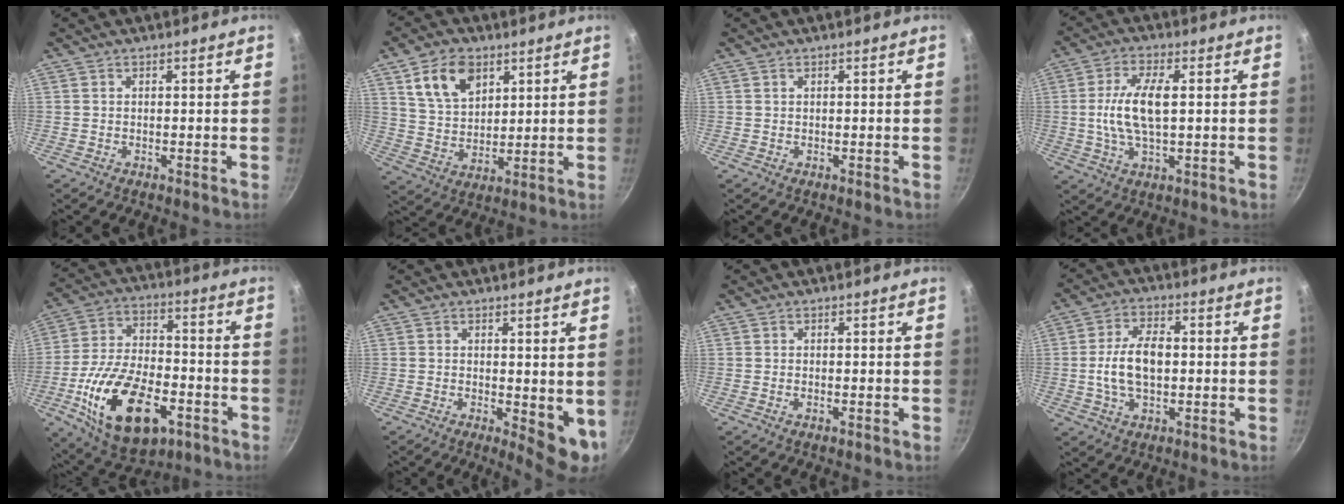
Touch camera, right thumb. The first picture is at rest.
{"total": 11.1, "force": [5.4, 7.3, 6.4], "torque": [-0.090, -0.018, 0.105]}
{"total": 0.0}
{"total": 10.0, "force": [0.9, 4.1, 9.0], "torque": [-0.179, 0.008, 0.012]}
{"total": 22.2, "force": [-8.3, 12.1, 16.7], "torque": [-0.288, 0.026, -0.135]}
{"total": 6.4, "force": [0.4, 2.7, 5.8], "torque": [-0.064, -0.010, 0.012]}
{"total": 0.9, "force": [-0.3, 0.4, 0.7], "torque": [-0.013, 0.000, -0.005]}
{"total": 9.5, "force": [-0.1, 5.4, 7.9], "torque": [-0.141, 0.016, -0.007]}